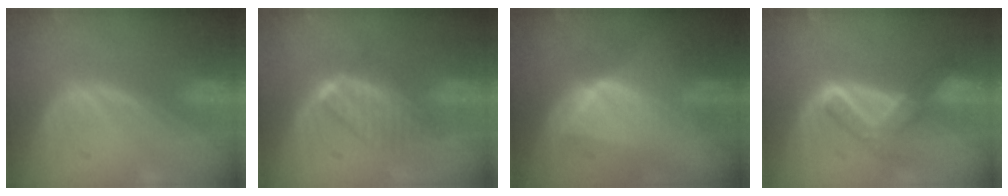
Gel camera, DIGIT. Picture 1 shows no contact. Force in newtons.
{"total": 6.7, "press": 6.0, "slide": 2.9}
{"total": 7.1, "press": 7.1, "slide": 0.2}
{"total": 5.9, "press": 5.7, "slide": 1.6}